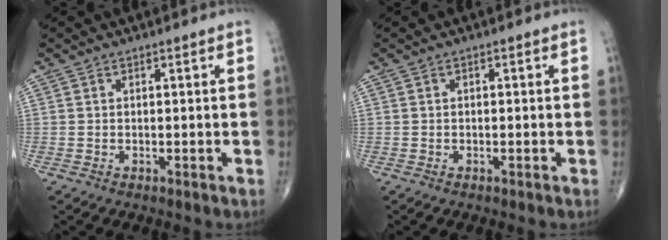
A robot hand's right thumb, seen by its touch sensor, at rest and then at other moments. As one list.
[{"total": 0.0}]